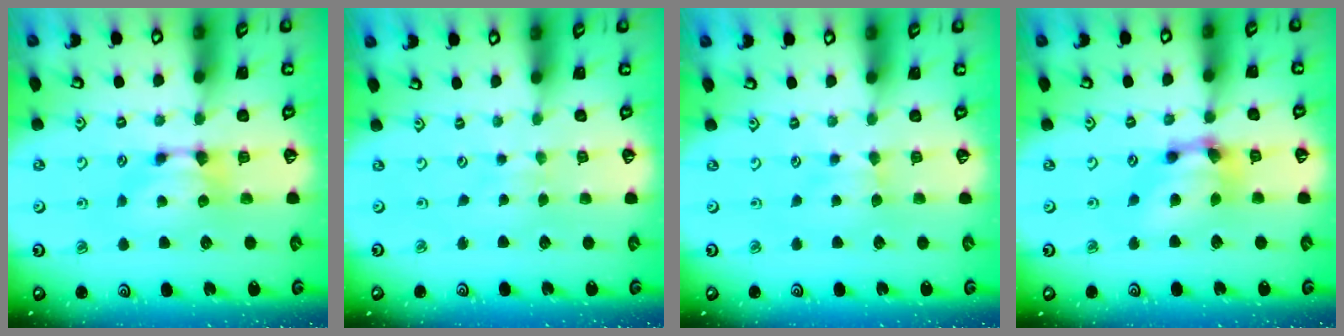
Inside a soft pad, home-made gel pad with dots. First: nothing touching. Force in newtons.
{"total": 4.0, "press": 4.0, "slide": 0.1}
{"total": 1.7, "press": 1.6, "slide": 0.5}
{"total": 5.2, "press": 4.8, "slide": 2.1}